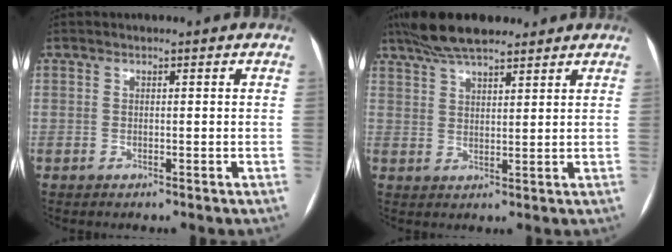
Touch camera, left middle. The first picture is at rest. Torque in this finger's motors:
{"motor_torque": [0.66, -0.59, 0.43, 0.09]}